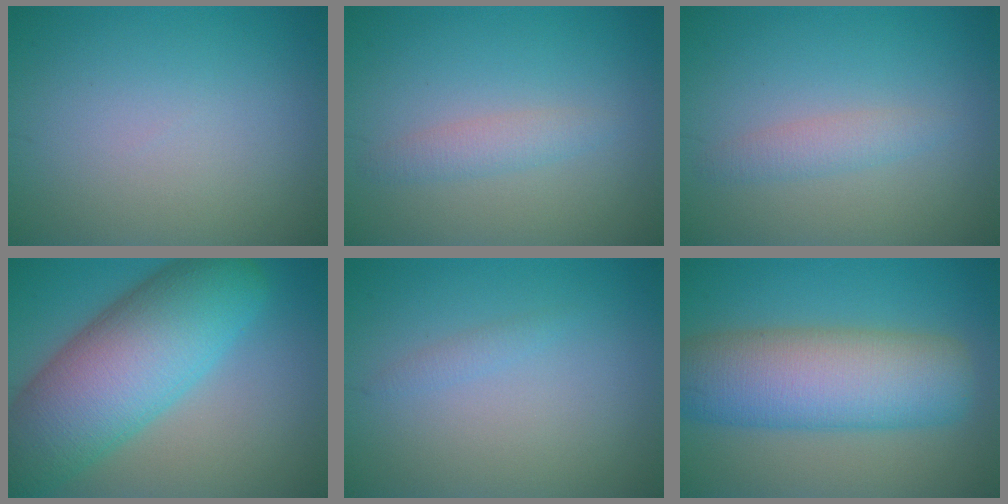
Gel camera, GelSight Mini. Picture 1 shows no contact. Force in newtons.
{"total": 1.7, "press": 1.7, "slide": 0.1}
{"total": 1.7, "press": 1.7, "slide": 0.1}
{"total": 12.2, "press": 12.2, "slide": 0.4}
{"total": 0.8, "press": 0.8, "slide": 0.1}
{"total": 9.8, "press": 9.8, "slide": 0.4}